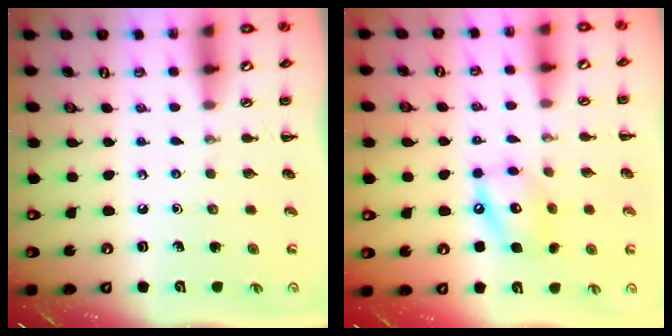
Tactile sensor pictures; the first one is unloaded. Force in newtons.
{"total": 11.5, "press": 11.3, "slide": 2.0}